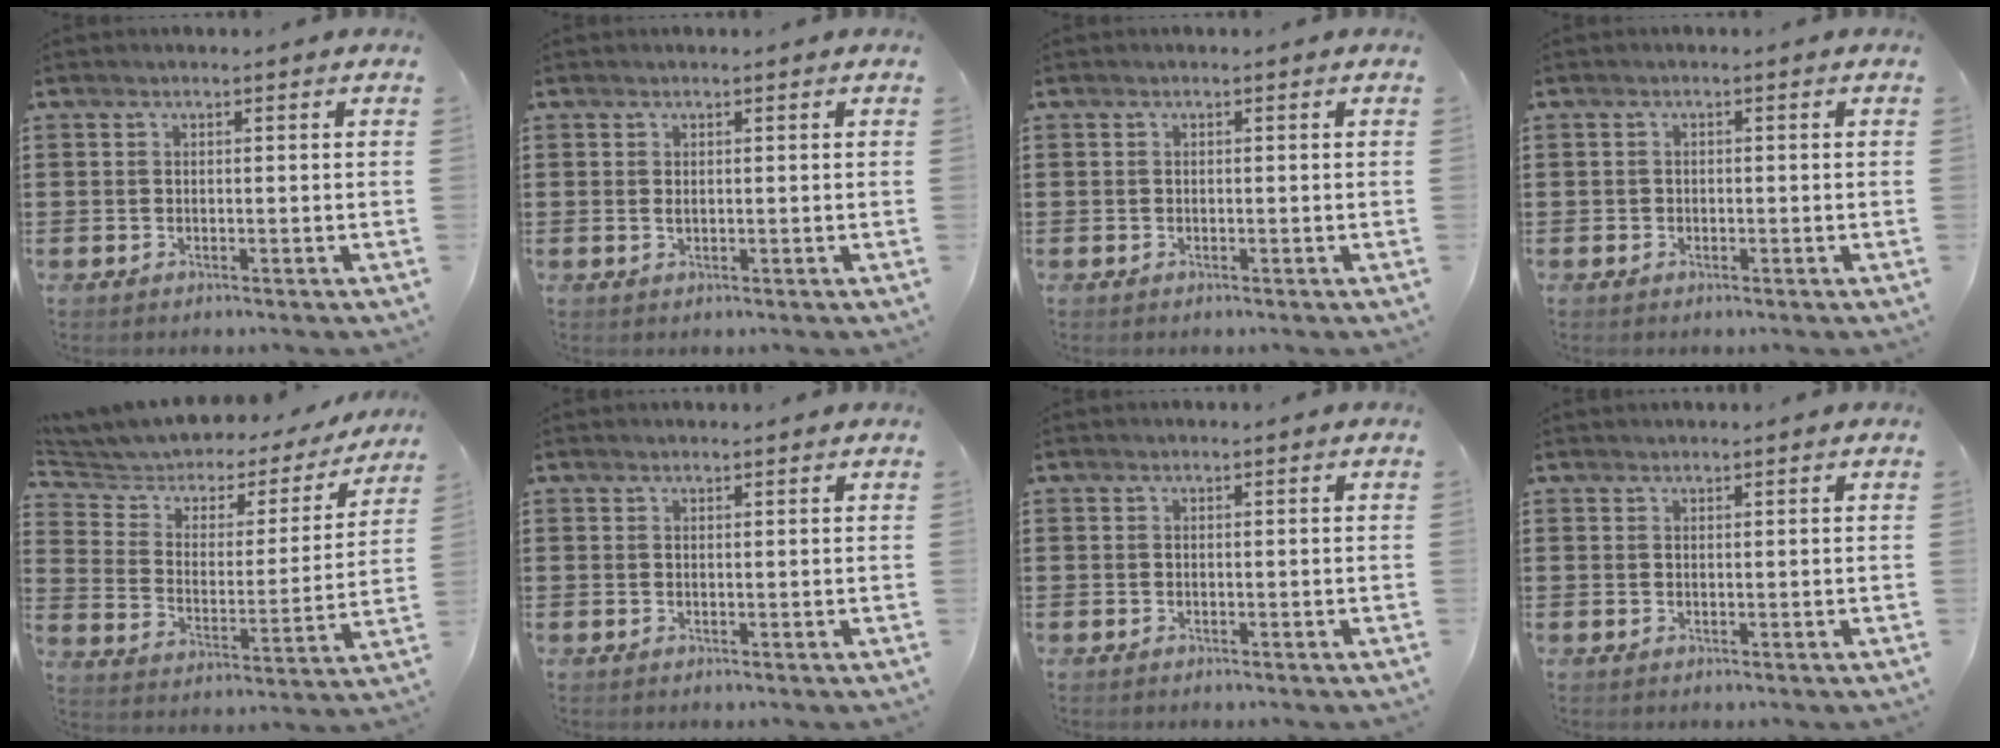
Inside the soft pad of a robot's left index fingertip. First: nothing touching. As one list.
[{"total": 0.7, "force": [0.2, 0.3, 0.5], "torque": [-0.012, 0.002, 0.004]}, {"total": 0.0}, {"total": 0.6, "force": [-0.1, 0.6, 0.1], "torque": [-0.005, 0.004, -0.003]}, {"total": 4.0, "force": [3.1, 2.4, 0.9], "torque": [-0.046, -0.028, 0.044]}, {"total": 0.7, "force": [0.7, 0.0, 0.1], "torque": [-0.004, -0.001, 0.014]}, {"total": 0.0}, {"total": 0.7, "force": [0.7, 0.0, 0.0], "torque": [-0.003, -0.001, 0.014]}]